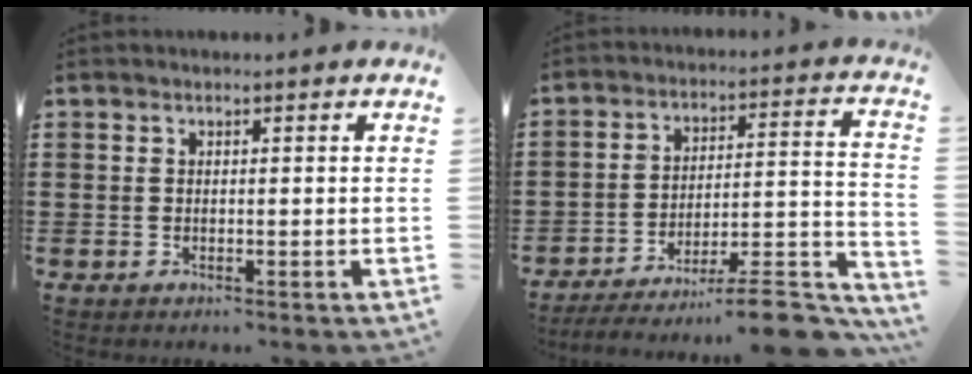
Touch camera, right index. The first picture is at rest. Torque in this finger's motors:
{"motor_torque": [-0.01, -0.04, -1.05, -0.21]}